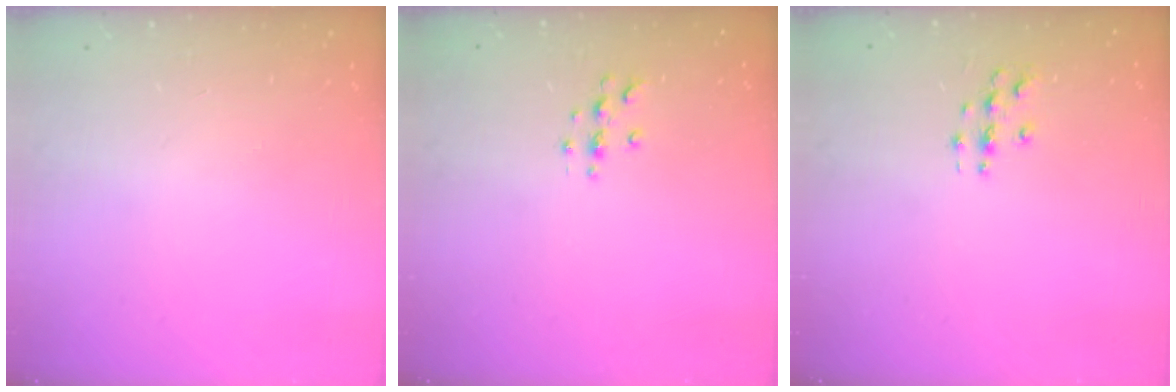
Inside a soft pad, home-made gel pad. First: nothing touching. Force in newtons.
{"total": 3.7, "press": 3.7, "slide": 0.4}
{"total": 2.8, "press": 2.8, "slide": 0.3}